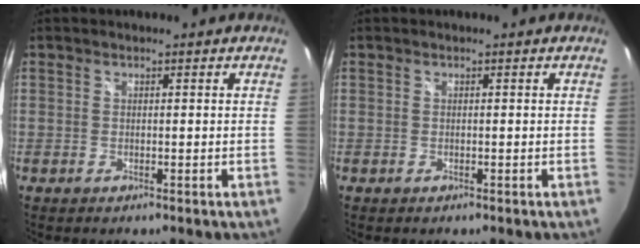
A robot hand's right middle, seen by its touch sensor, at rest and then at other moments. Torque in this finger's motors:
{"motor_torque": [0.65, -0.86, 0.00, 0.00]}